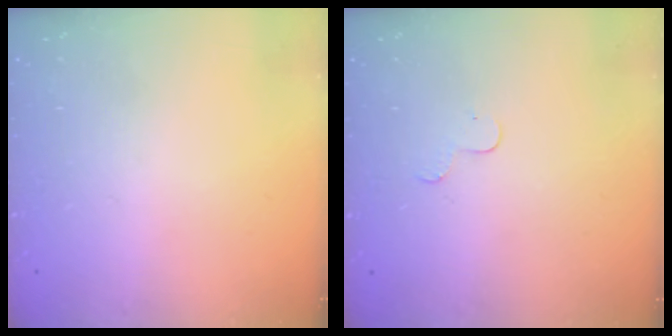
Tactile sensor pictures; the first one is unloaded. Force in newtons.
{"total": 3.4, "press": 3.4, "slide": 0.3}